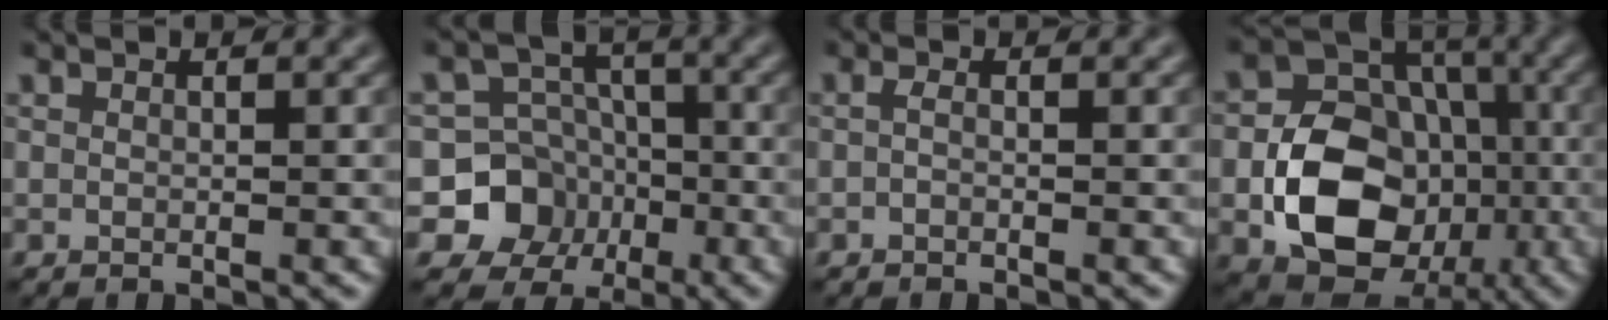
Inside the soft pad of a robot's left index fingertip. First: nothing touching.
{"total": 6.5, "force": [-2.2, 5.9, 1.5], "torque": [-0.007, 0.004, -0.068]}
{"total": 0.6, "force": [-0.2, 0.0, 0.5], "torque": [-0.014, -0.003, -0.004]}
{"total": 11.0, "force": [-2.8, 8.1, 6.9], "torque": [-0.121, -0.004, -0.051]}